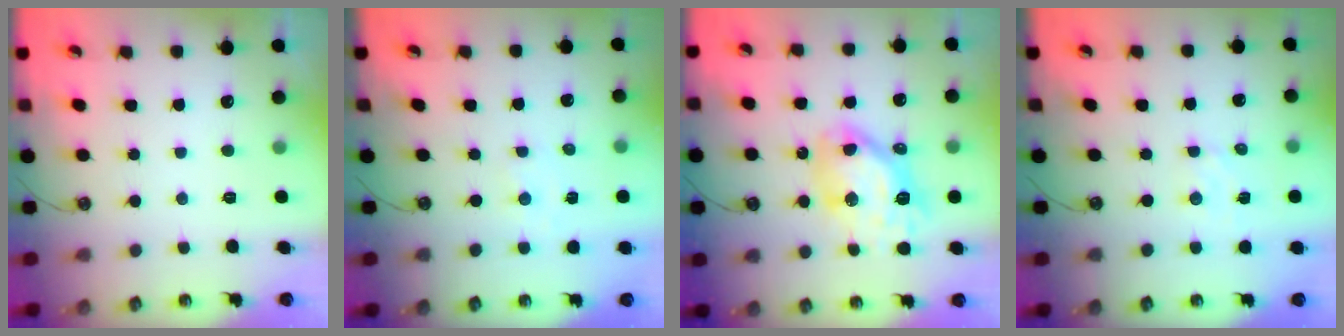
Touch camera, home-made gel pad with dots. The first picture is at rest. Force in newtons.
{"total": 1.0, "press": 1.0, "slide": 0.2}
{"total": 13.4, "press": 13.3, "slide": 1.2}
{"total": 2.9, "press": 2.9, "slide": 0.3}